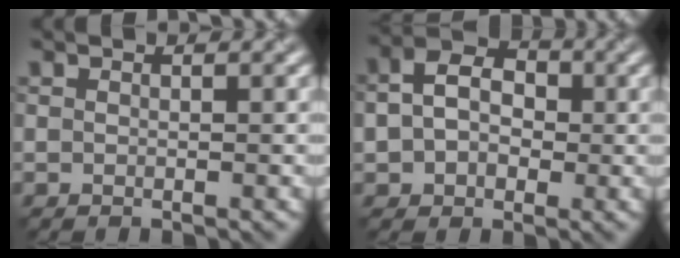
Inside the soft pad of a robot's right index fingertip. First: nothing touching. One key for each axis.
{"total": 5.5, "fx": 0.3, "fy": 4.2, "fz": 3.5, "tx": -0.055, "ty": 0.014, "tz": -0.010}